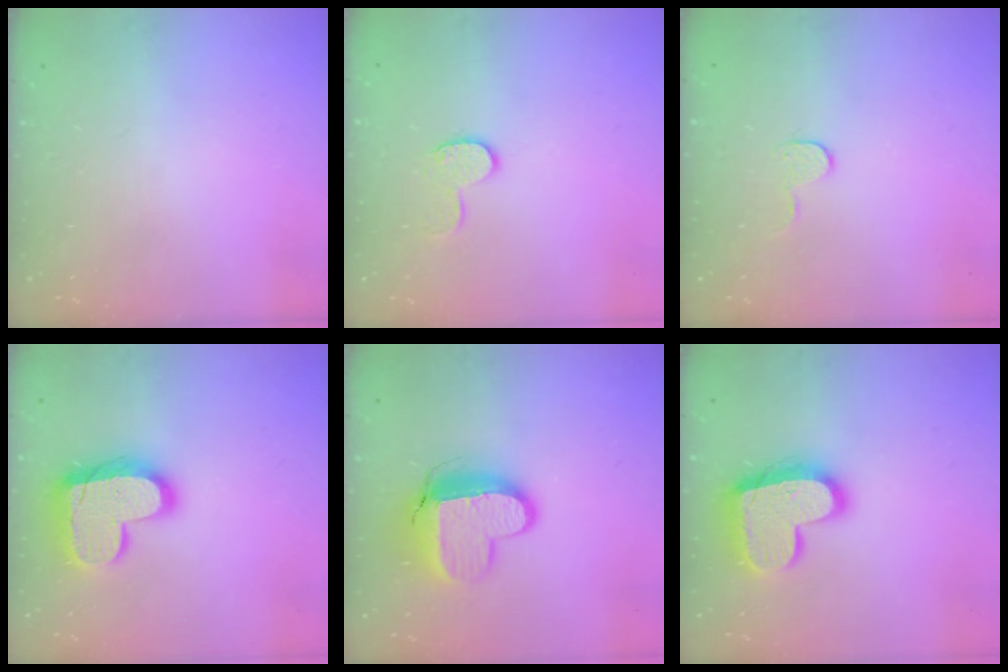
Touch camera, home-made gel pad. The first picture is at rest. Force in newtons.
{"total": 8.0, "press": 8.0, "slide": 0.2}
{"total": 5.7, "press": 5.7, "slide": 0.2}
{"total": 17.2, "press": 17.1, "slide": 1.1}
{"total": 13.3, "press": 13.3, "slide": 1.0}
{"total": 17.6, "press": 17.5, "slide": 1.3}